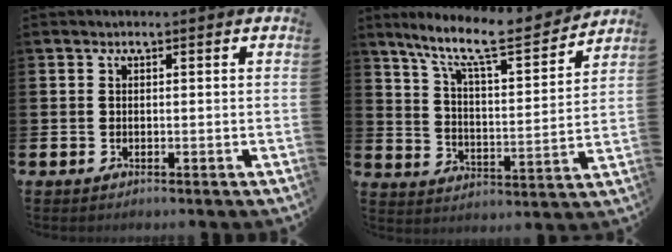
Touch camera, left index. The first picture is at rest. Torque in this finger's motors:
{"motor_torque": [-0.11, -1.02, 0.62, 0.19]}